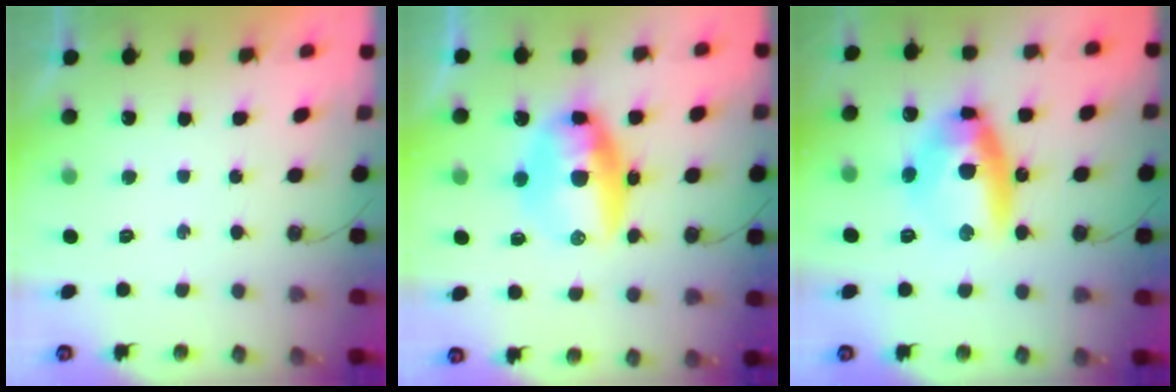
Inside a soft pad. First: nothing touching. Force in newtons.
{"total": 13.4, "press": 13.1, "slide": 2.7}
{"total": 13.3, "press": 13.2, "slide": 1.7}